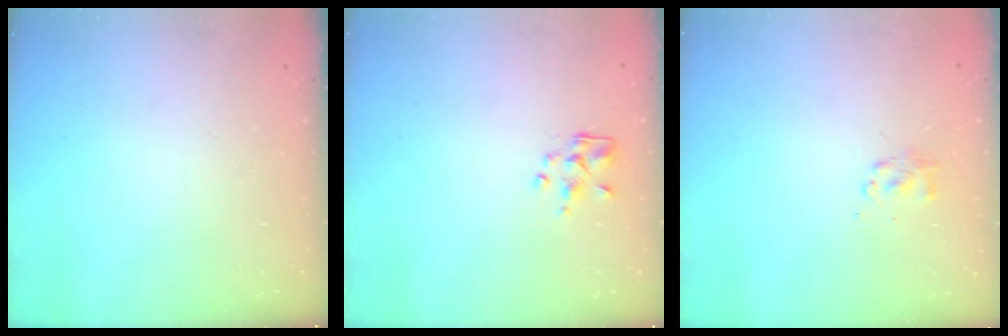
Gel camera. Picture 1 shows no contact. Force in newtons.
{"total": 2.5, "press": 2.5, "slide": 0.2}
{"total": 2.8, "press": 2.7, "slide": 0.8}